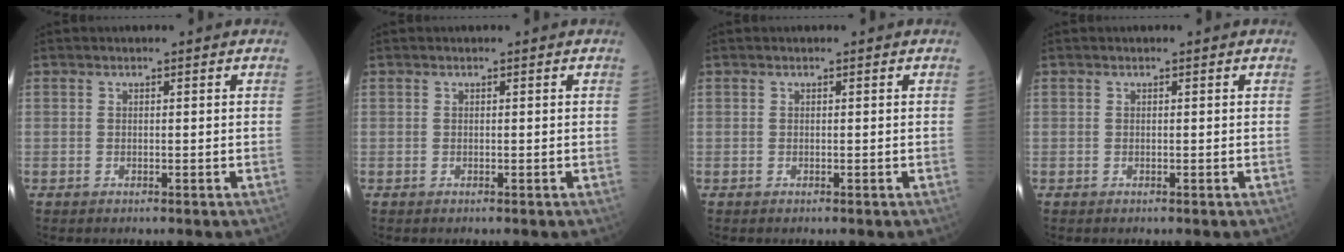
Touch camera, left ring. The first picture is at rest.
{"total": 0.0}
{"total": 0.0}
{"total": 0.0}